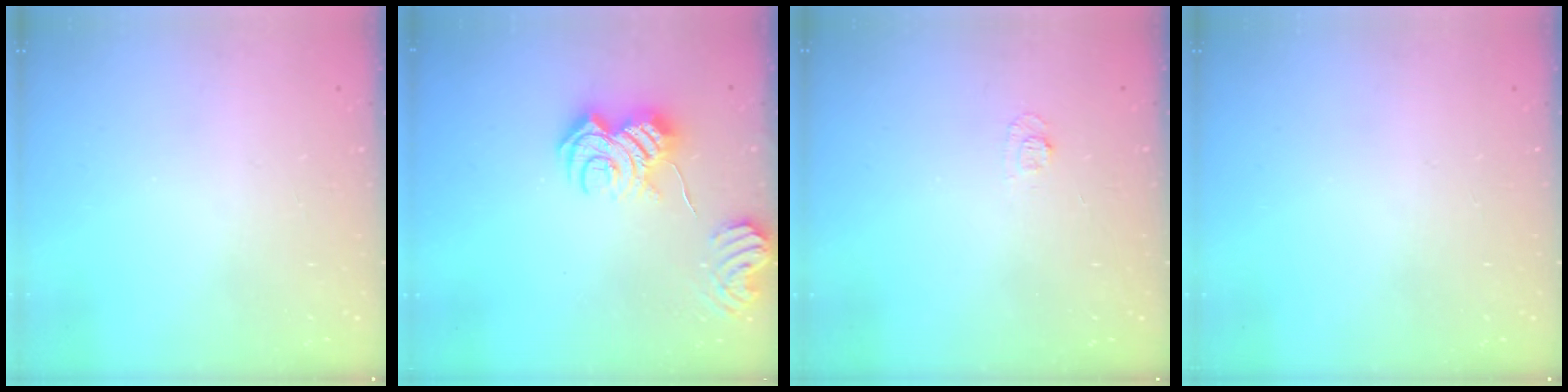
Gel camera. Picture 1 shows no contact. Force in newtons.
{"total": 11.9, "press": 11.9, "slide": 0.7}
{"total": 4.1, "press": 4.1, "slide": 0.5}
{"total": 0.0}